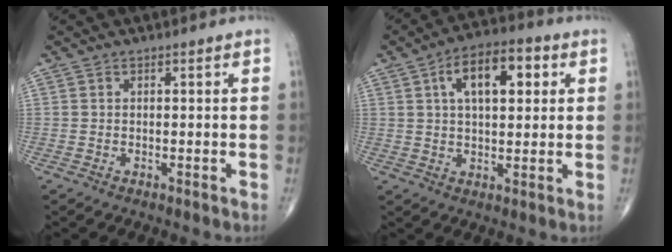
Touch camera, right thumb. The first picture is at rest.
{"total": 11.8, "force": [3.6, 5.9, 9.6], "torque": [-0.136, 0.012, 0.052]}